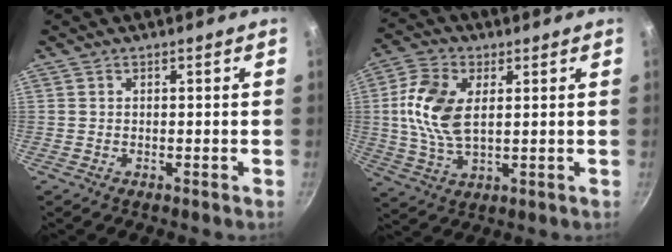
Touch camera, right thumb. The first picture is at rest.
{"total": 11.7, "force": [2.0, 6.6, 9.5], "torque": [-0.187, 0.003, 0.036]}